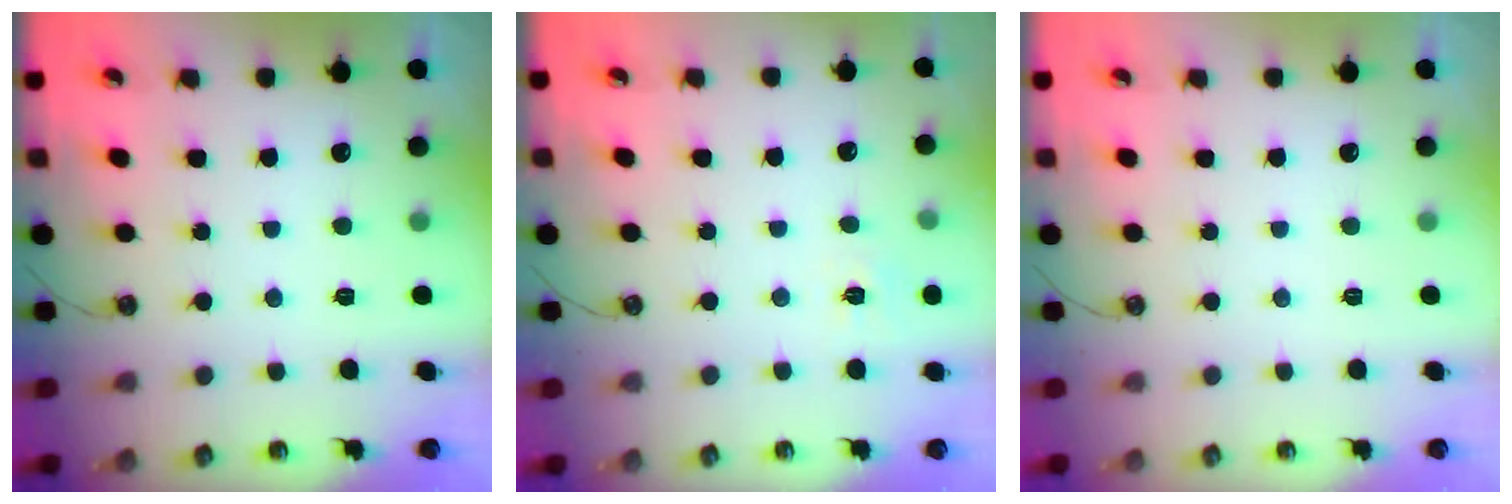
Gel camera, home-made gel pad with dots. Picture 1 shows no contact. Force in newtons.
{"total": 5.6, "press": 5.5, "slide": 0.7}
{"total": 0.0}